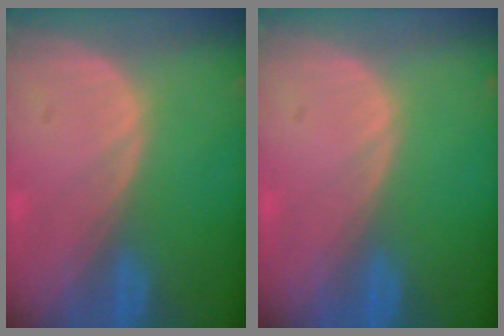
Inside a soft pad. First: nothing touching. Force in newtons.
{"total": 0.0}